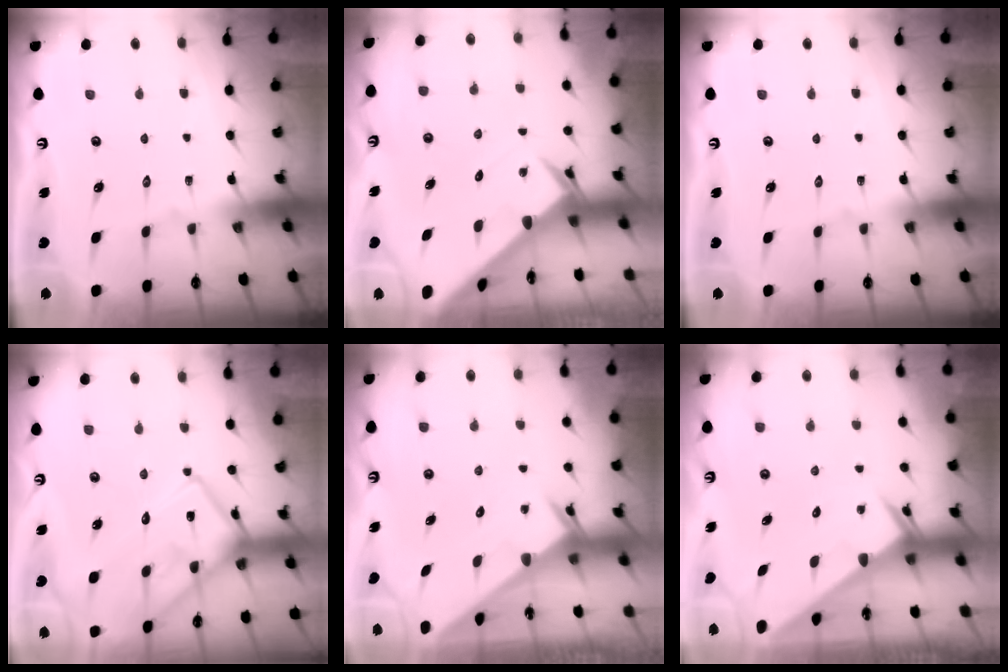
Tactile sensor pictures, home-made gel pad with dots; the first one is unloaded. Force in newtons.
{"total": 2.7, "press": 2.7, "slide": 0.1}
{"total": 0.0}
{"total": 17.9, "press": 17.9, "slide": 1.6}
{"total": 3.4, "press": 3.4, "slide": 0.4}
{"total": 2.5, "press": 2.5, "slide": 0.1}